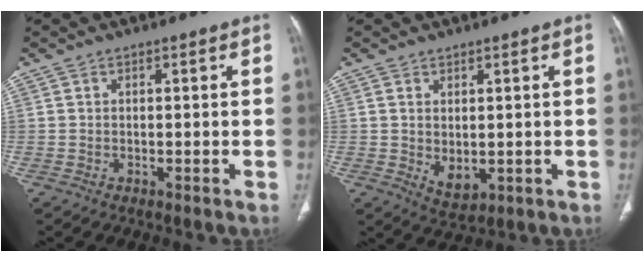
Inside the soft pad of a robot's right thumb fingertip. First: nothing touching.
{"total": 4.5, "force": [-0.2, 2.8, 3.5], "torque": [-0.056, -0.009, 0.012]}